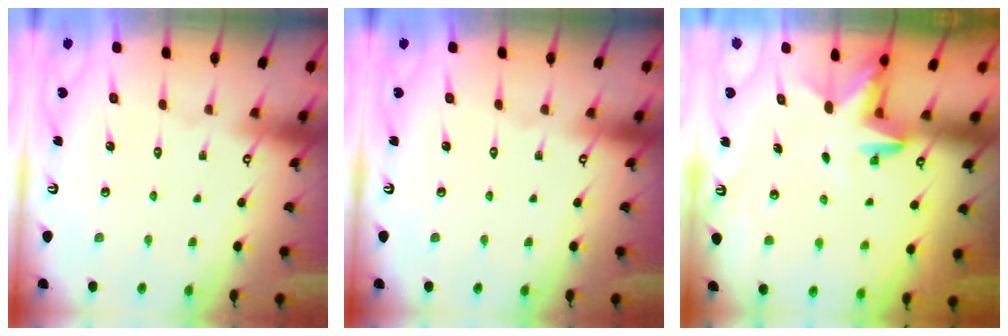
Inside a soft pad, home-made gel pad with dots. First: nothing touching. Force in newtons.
{"total": 0.0}
{"total": 3.2, "press": 3.2, "slide": 0.1}